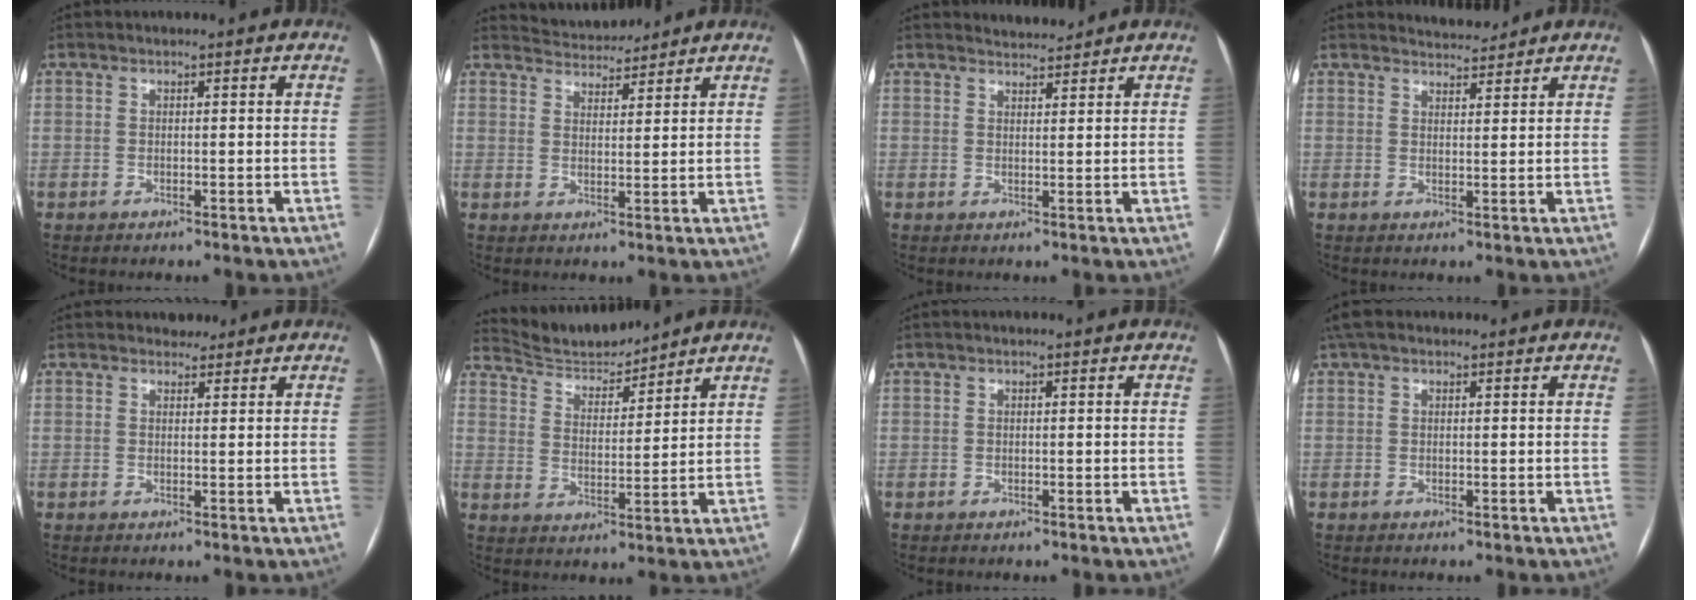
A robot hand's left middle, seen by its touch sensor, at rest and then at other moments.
{"total": 5.5, "force": [5.5, 0.8, 0.2], "torque": [-0.009, 0.017, 0.087]}
{"total": 2.6, "force": [2.6, 0.3, -0.2], "torque": [-0.004, 0.006, 0.046]}
{"total": 3.3, "force": [3.3, 0.3, -0.2], "torque": [-0.004, 0.004, 0.053]}
{"total": 1.7, "force": [1.5, 0.8, -0.1], "torque": [0.003, 0.002, 0.020]}
{"total": 8.6, "force": [8.5, 0.8, 0.6], "torque": [-0.022, 0.008, 0.160]}
{"total": 0.0}
{"total": 3.2, "force": [2.4, 1.5, 1.5], "torque": [-0.032, 0.035, 0.044]}